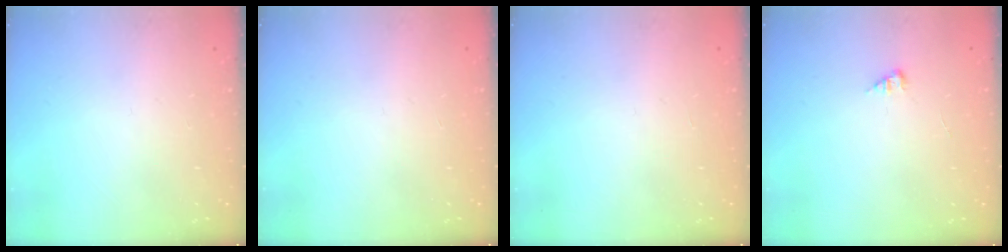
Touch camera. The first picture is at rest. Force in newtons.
{"total": 0.0}
{"total": 0.0}
{"total": 0.0}